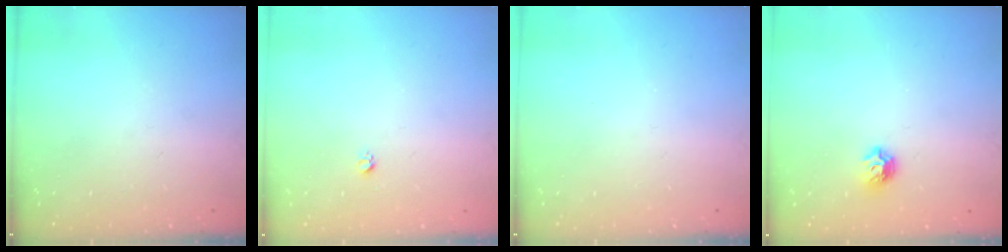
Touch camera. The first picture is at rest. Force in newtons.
{"total": 2.7, "press": 2.7, "slide": 0.3}
{"total": 0.0}
{"total": 6.5, "press": 6.5, "slide": 0.9}